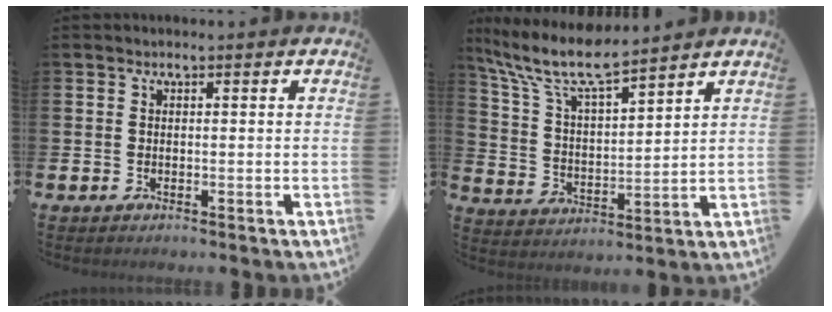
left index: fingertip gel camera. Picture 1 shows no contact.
{"total": 9.6, "force": [8.3, 1.8, 4.6], "torque": [-0.126, -0.039, 0.146]}